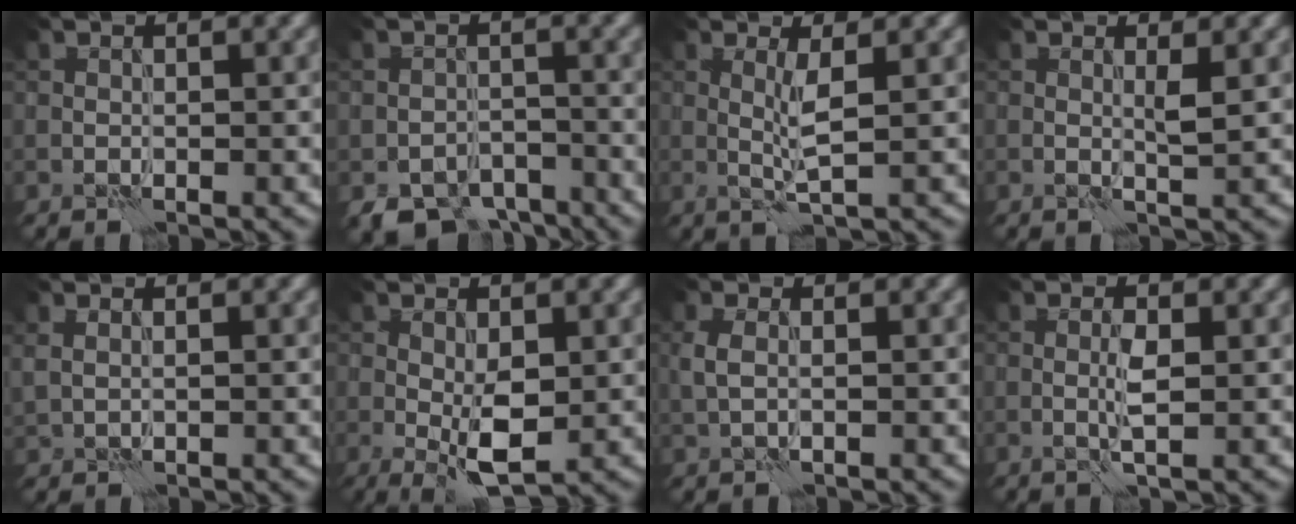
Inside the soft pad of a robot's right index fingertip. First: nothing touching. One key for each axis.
{"total": 5.1, "fx": -3.7, "fy": 2.7, "fz": 2.1, "tx": -0.021, "ty": -0.012, "tz": -0.061}
{"total": 2.3, "fx": 0.4, "fy": 0.1, "fz": 2.2, "tx": -0.050, "ty": -0.002, "tz": 0.008}
{"total": 1.1, "fx": 0.4, "fy": -0.1, "fz": 1.0, "tx": -0.022, "ty": 0.000, "tz": 0.005}
{"total": 0.9, "fx": 0.5, "fy": 0.4, "fz": 0.7, "tx": -0.019, "ty": 0.000, "tz": 0.014}
{"total": 3.8, "fx": -0.3, "fy": 1.4, "fz": 3.6, "tx": -0.067, "ty": -0.006, "tz": -0.003}
{"total": 1.6, "fx": 0.3, "fy": 0.8, "fz": 1.3, "tx": -0.032, "ty": 0.003, "tz": 0.005}
{"total": 1.9, "fx": 0.0, "fy": 0.2, "fz": 1.8, "tx": -0.038, "ty": 0.004, "tz": -0.003}